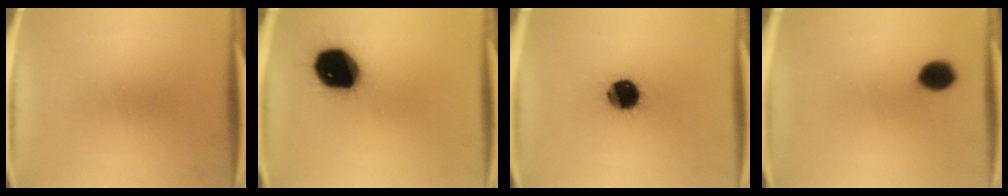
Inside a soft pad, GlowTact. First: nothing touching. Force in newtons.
{"total": 19.1}
{"total": 13.5}
{"total": 6.0}